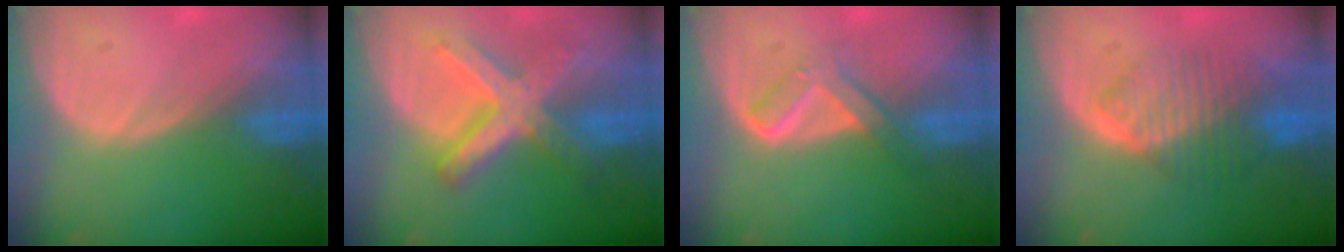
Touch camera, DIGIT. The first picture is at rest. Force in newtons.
{"total": 8.8, "press": 8.8, "slide": 0.7}
{"total": 4.4, "press": 4.4, "slide": 0.4}
{"total": 6.9, "press": 6.9, "slide": 0.8}